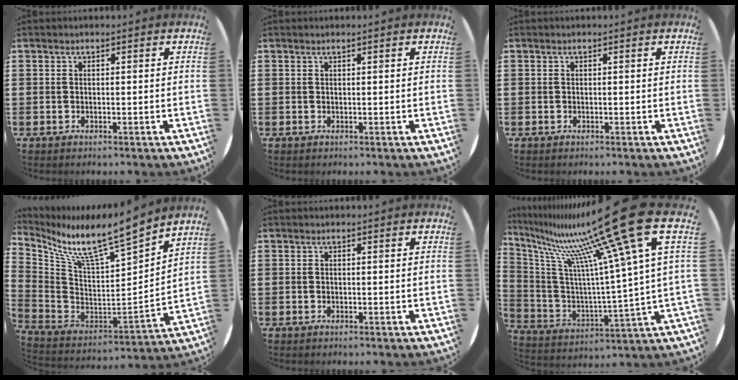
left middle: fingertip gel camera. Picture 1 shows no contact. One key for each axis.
{"total": 0.0}
{"total": 0.0}
{"total": 9.9, "fx": 8.4, "fy": 0.9, "fz": 5.2, "tx": -0.130, "ty": -0.082, "tz": 0.135}
{"total": 0.0}
{"total": 21.2, "fx": 13.9, "fy": 2.1, "fz": 15.9, "tx": -0.326, "ty": -0.089, "tz": 0.216}